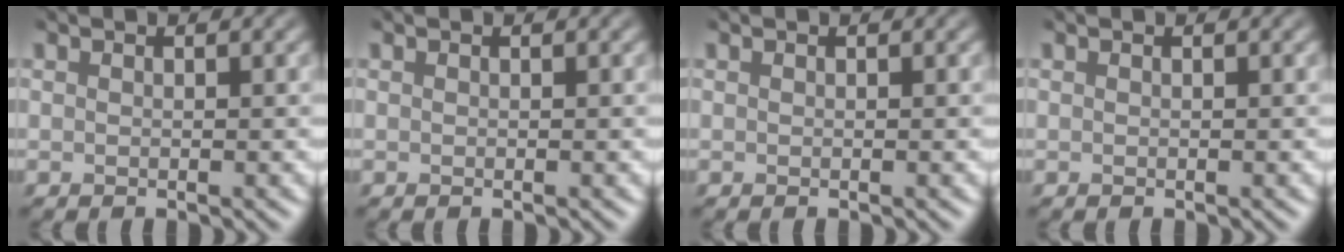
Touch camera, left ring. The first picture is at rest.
{"total": 0.0}
{"total": 0.0}
{"total": 0.0}